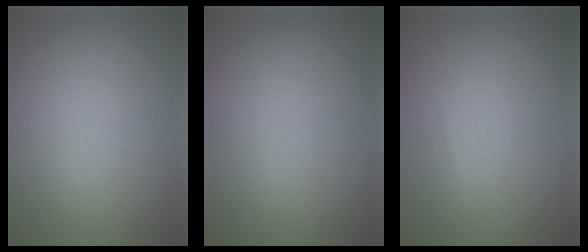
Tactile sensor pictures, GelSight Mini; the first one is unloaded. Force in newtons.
{"total": 0.0}
{"total": 0.0}